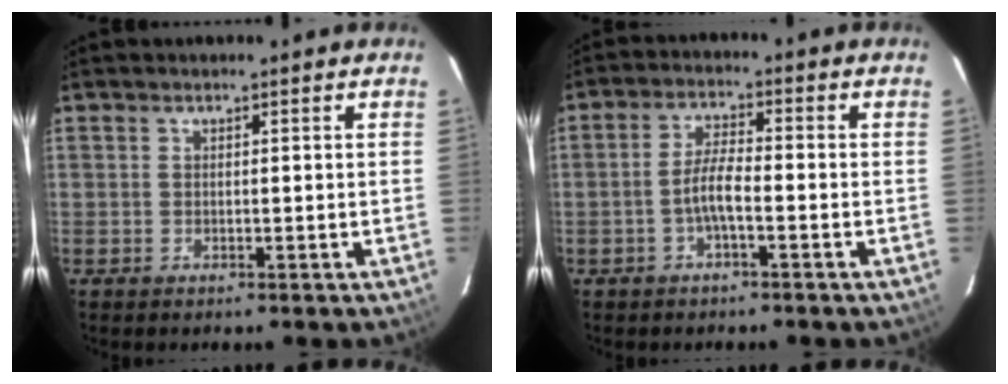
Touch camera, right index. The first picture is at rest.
{"total": 4.3, "force": [-1.9, 0.7, 3.8], "torque": [-0.079, 0.007, -0.037]}